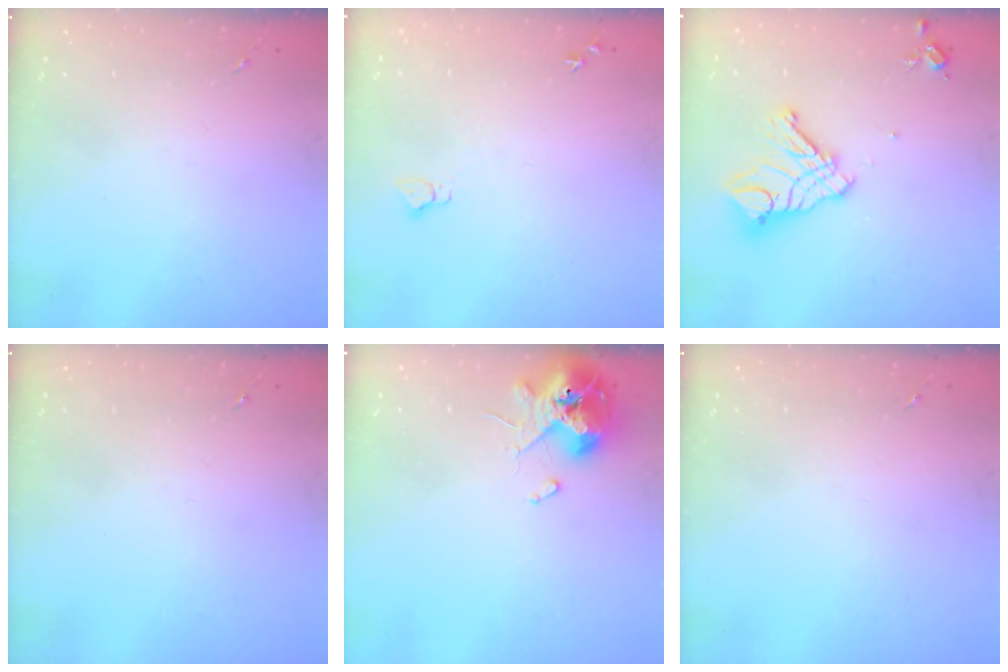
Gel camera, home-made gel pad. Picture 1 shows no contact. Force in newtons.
{"total": 4.1, "press": 4.0, "slide": 0.5}
{"total": 14.6, "press": 14.6, "slide": 1.5}
{"total": 0.0}
{"total": 13.0, "press": 12.8, "slide": 1.8}
{"total": 0.0}